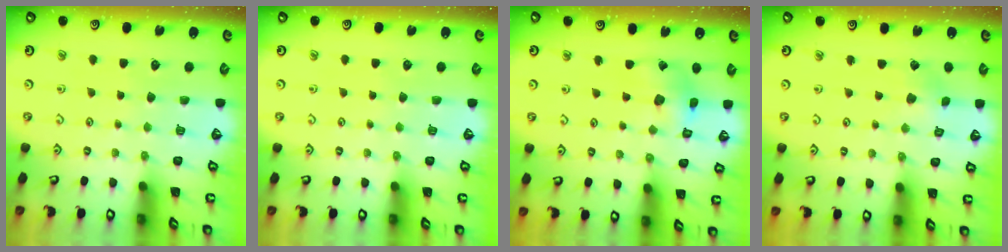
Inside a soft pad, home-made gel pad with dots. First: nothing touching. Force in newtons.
{"total": 0.0}
{"total": 10.9, "press": 10.8, "slide": 1.4}
{"total": 1.9, "press": 1.9, "slide": 0.2}